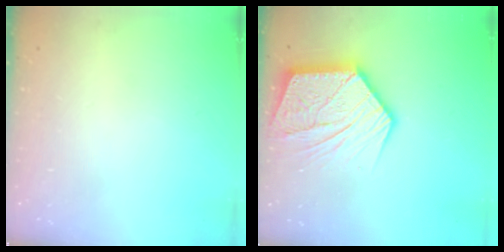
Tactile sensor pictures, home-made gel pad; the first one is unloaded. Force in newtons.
{"total": 18.8, "press": 18.7, "slide": 1.8}